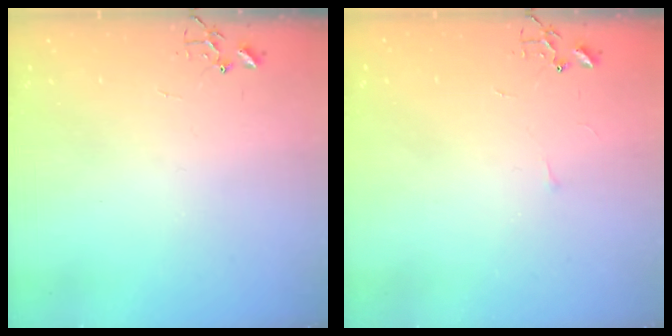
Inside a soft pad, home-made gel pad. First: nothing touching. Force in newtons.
{"total": 3.3, "press": 3.2, "slide": 0.5}